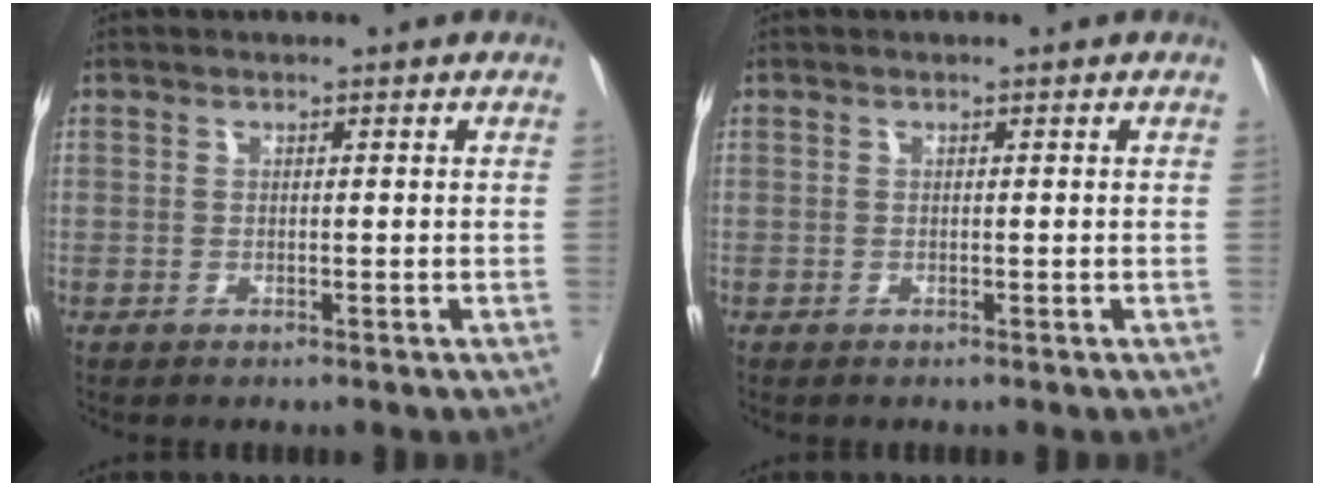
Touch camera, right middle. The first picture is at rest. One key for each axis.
{"total": 0.0}